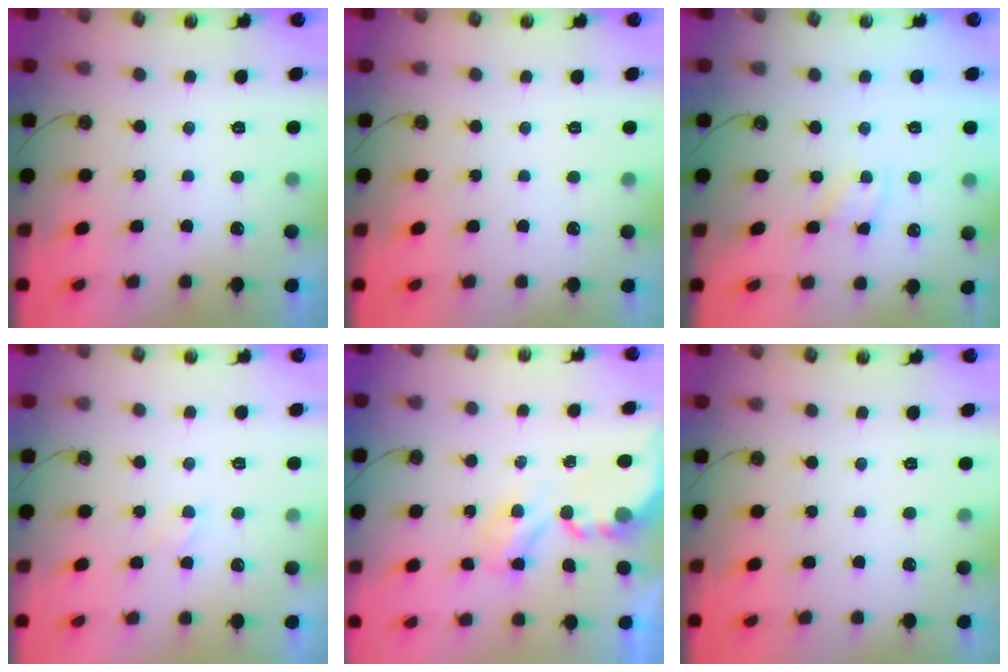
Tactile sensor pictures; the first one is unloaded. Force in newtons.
{"total": 0.0}
{"total": 2.7, "press": 2.7, "slide": 0.4}
{"total": 2.2, "press": 2.2, "slide": 0.3}
{"total": 4.5, "press": 4.5, "slide": 0.3}
{"total": 0.0}